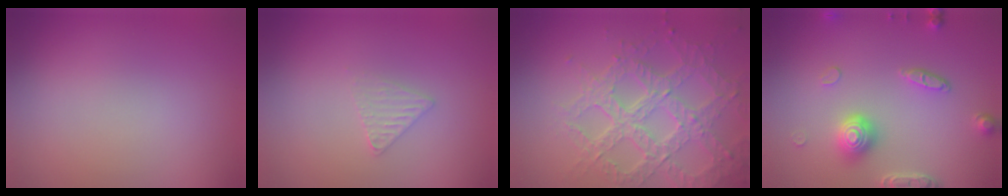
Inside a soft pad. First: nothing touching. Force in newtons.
{"total": 1.4, "press": 1.3, "slide": 0.2}
{"total": 7.0, "press": 5.2, "slide": 4.7}
{"total": 4.1, "press": 3.5, "slide": 2.0}